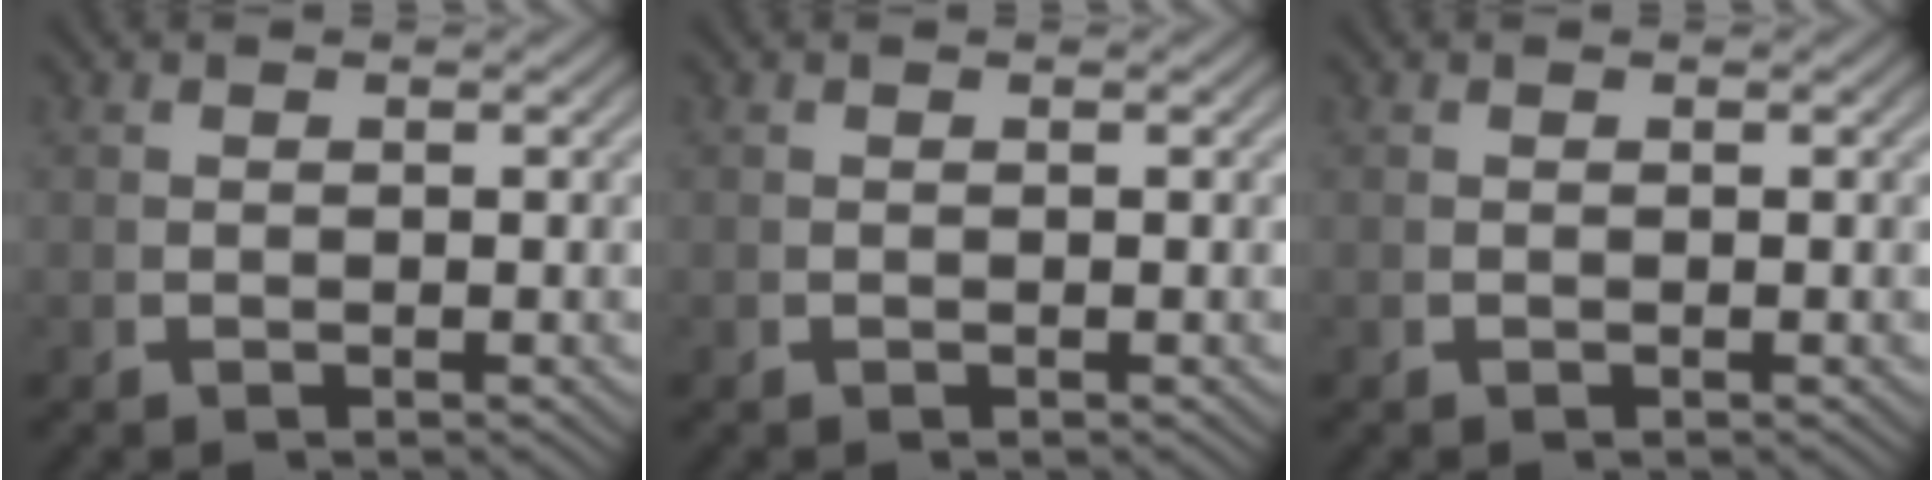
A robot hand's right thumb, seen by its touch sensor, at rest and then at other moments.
{"total": 0.0}
{"total": 0.0}